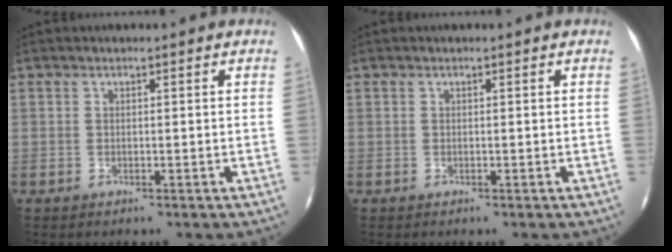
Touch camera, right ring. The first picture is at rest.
{"total": 0.0}